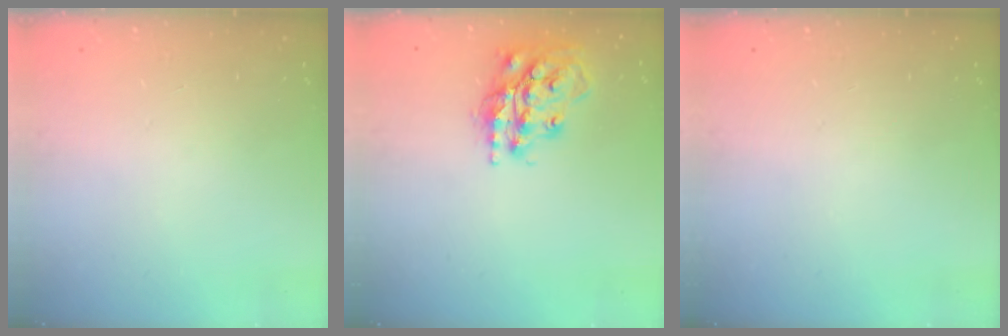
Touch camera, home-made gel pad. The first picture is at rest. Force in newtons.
{"total": 17.6, "press": 17.5, "slide": 1.4}
{"total": 0.0}